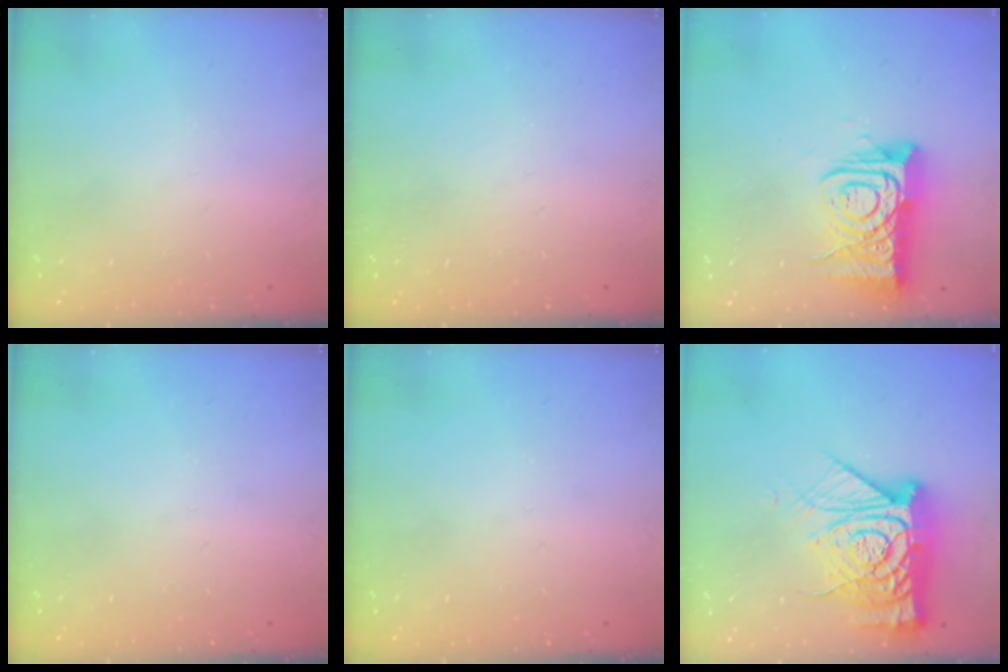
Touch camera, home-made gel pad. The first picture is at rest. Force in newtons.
{"total": 0.0}
{"total": 14.2, "press": 14.1, "slide": 1.5}
{"total": 0.0}
{"total": 0.0}
{"total": 22.0, "press": 21.9, "slide": 2.2}